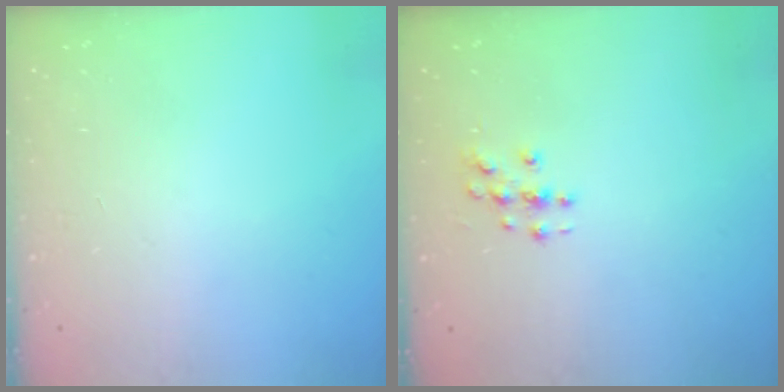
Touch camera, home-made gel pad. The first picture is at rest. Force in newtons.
{"total": 3.1, "press": 3.1, "slide": 0.2}